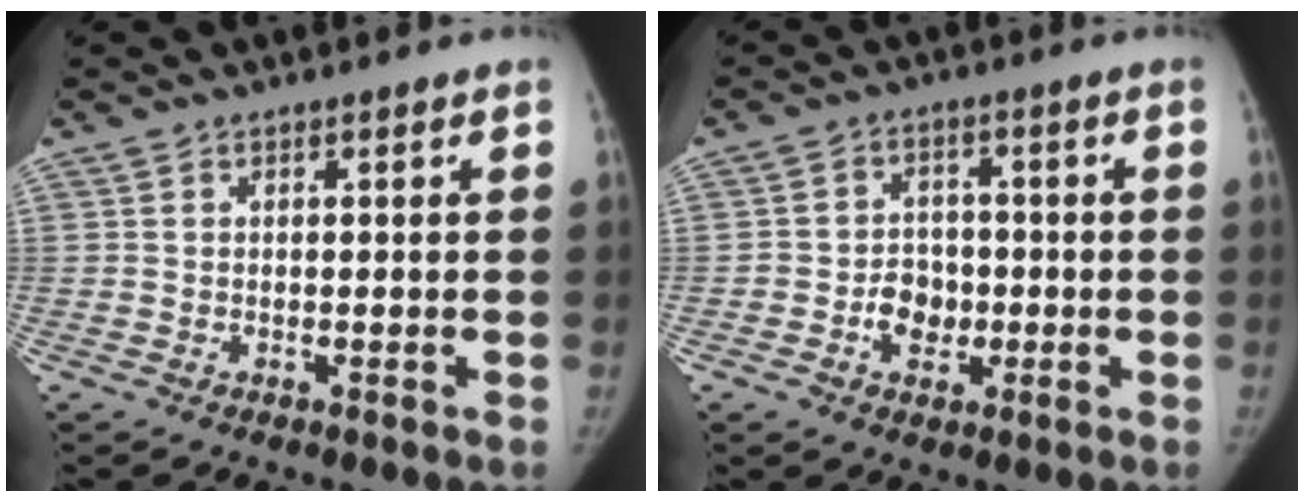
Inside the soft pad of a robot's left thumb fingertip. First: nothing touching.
{"total": 6.1, "force": [-1.6, 4.9, 3.2], "torque": [-0.023, 0.016, -0.028]}